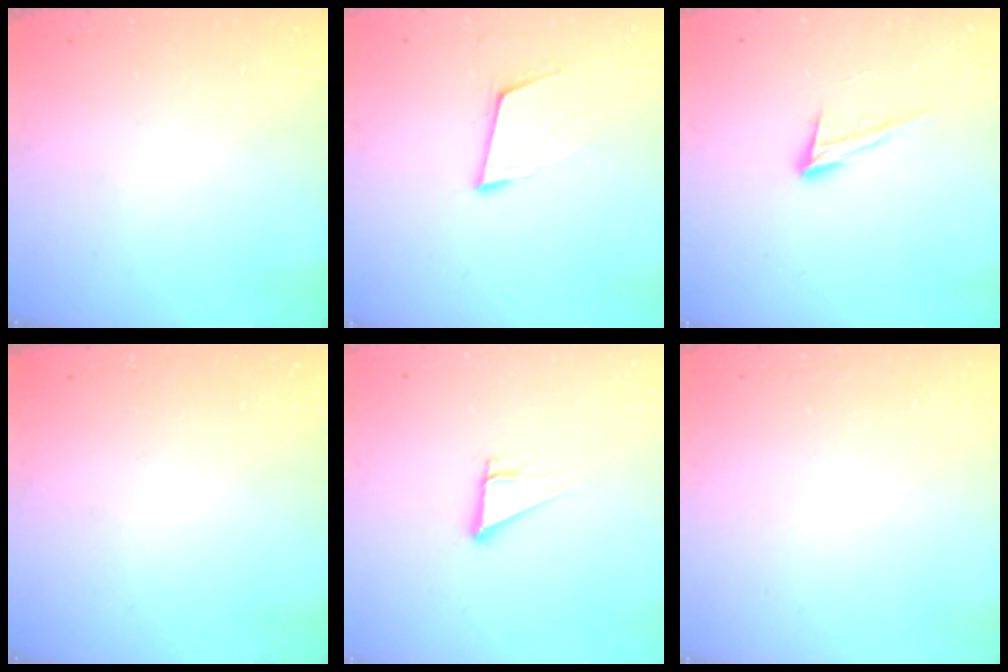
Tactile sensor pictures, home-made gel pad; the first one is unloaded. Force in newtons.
{"total": 6.7, "press": 6.4, "slide": 2.0}
{"total": 10.6, "press": 10.5, "slide": 1.6}
{"total": 0.0}
{"total": 2.7, "press": 2.7, "slide": 0.0}
{"total": 1.5, "press": 1.5, "slide": 0.1}